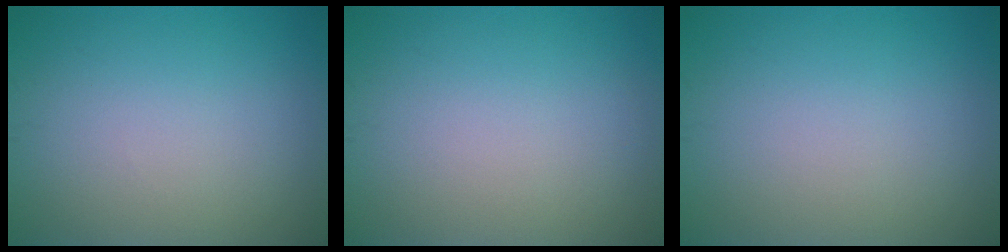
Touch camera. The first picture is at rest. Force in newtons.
{"total": 0.0}
{"total": 0.0}